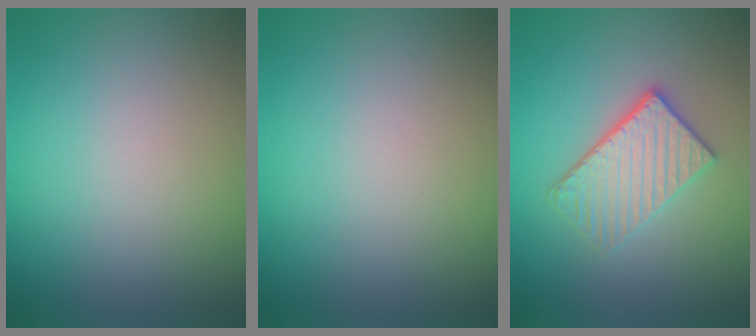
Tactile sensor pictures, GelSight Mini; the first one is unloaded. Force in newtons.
{"total": 0.0}
{"total": 3.8, "press": 3.2, "slide": 2.0}